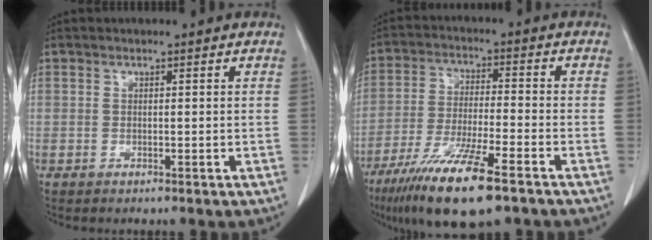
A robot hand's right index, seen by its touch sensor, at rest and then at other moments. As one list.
[{"total": 14.2, "force": [-9.1, 1.6, 10.8], "torque": [-0.211, -0.037, -0.162]}]